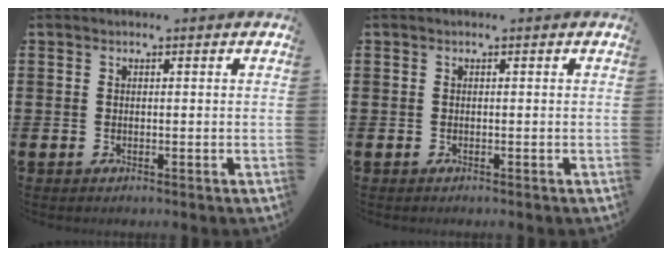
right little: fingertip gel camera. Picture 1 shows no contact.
{"total": 0.0}